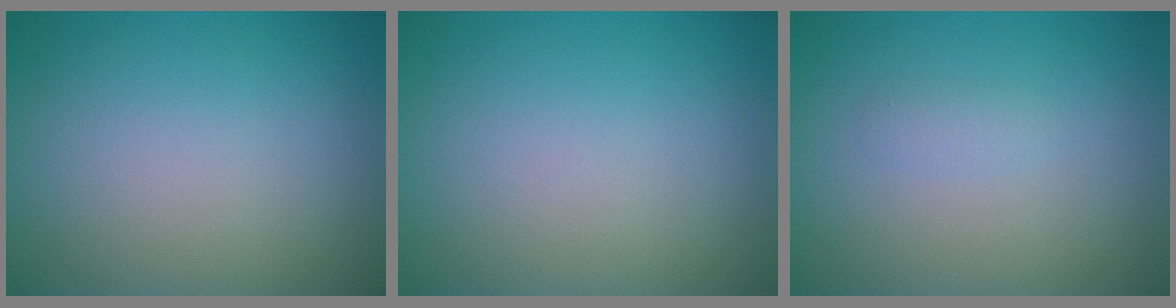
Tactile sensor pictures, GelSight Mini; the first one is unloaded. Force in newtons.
{"total": 0.0}
{"total": 0.8, "press": 0.8, "slide": 0.0}